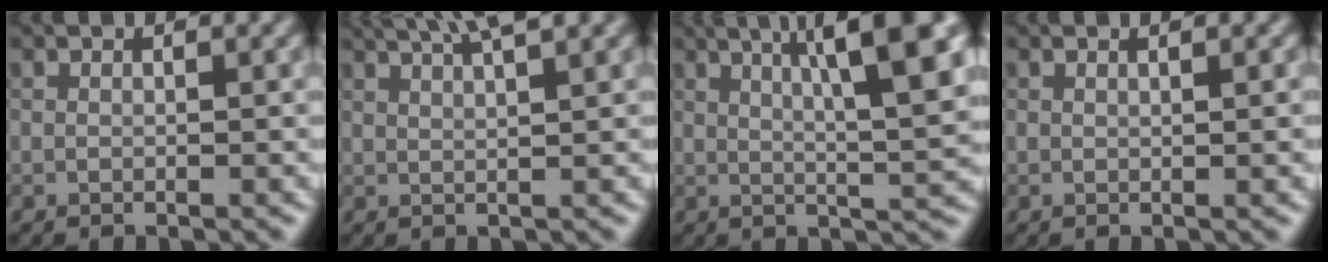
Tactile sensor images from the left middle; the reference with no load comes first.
{"total": 4.6, "force": [3.4, 0.8, 3.0], "torque": [-0.028, 0.027, 0.033]}
{"total": 9.4, "force": [3.5, 1.9, 8.5], "torque": [-0.119, 0.019, 0.070]}
{"total": 1.4, "force": [0.6, 0.5, 1.1], "torque": [-0.005, 0.007, -0.004]}